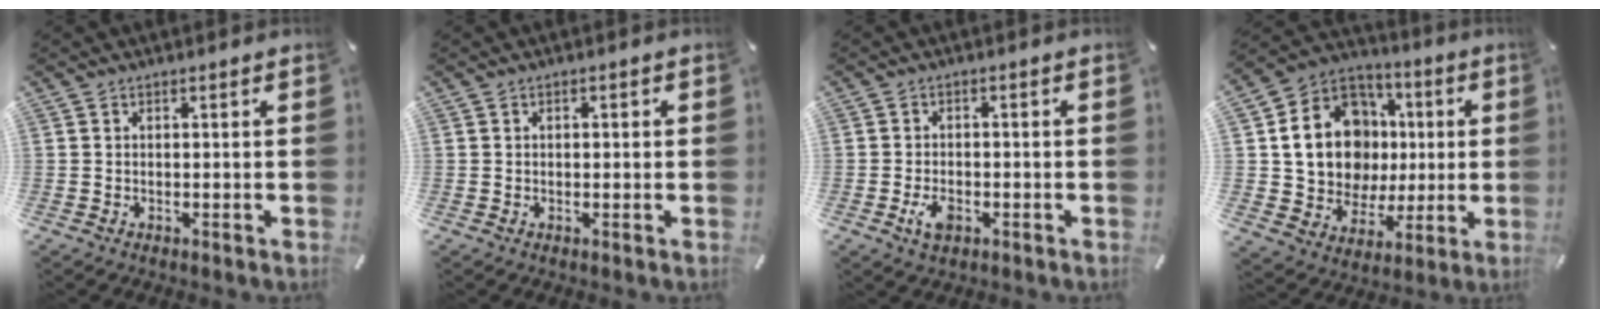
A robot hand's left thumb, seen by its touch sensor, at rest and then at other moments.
{"total": 0.8, "force": [0.0, 0.5, 0.5], "torque": [-0.010, 0.003, -0.001]}
{"total": 3.9, "force": [-1.6, 2.3, 2.6], "torque": [-0.065, 0.000, -0.032]}
{"total": 18.4, "force": [2.4, 15.3, 10.0], "torque": [-0.191, -0.006, 0.058]}